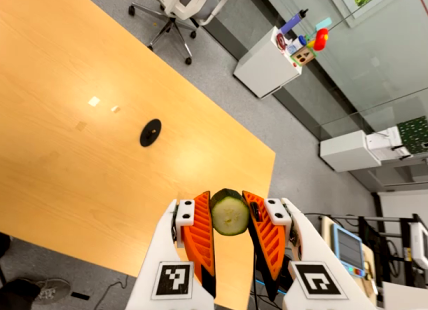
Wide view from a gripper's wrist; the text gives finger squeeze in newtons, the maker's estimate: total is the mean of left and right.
{"total": 9.1, "left": 8.5, "right": 9.6}